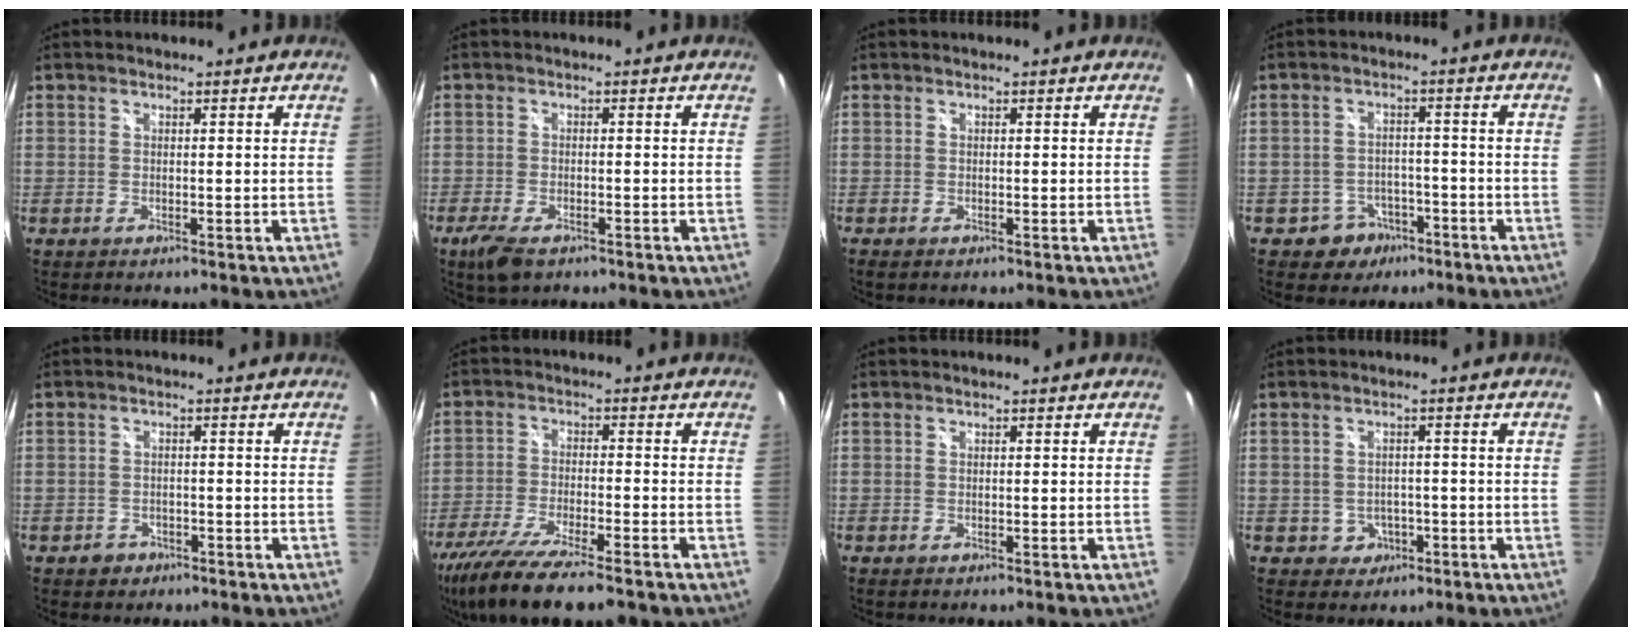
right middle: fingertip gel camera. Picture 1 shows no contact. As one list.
[{"total": 5.1, "force": [-3.4, 2.1, 3.2], "torque": [-0.081, -0.017, -0.061]}, {"total": 0.7, "force": [-0.5, 0.3, 0.3], "torque": [-0.010, -0.005, -0.011]}, {"total": 5.6, "force": [-3.4, 4.3, 0.7], "torque": [-0.025, 0.021, -0.039]}, {"total": 2.7, "force": [-1.6, 2.1, 0.5], "torque": [-0.016, 0.005, -0.020]}, {"total": 17.2, "force": [-13.6, 3.0, 10.1], "torque": [-0.212, -0.046, -0.237]}, {"total": 0.0}, {"total": 3.7, "force": [-1.4, 3.4, 0.6], "torque": [-0.020, 0.011, -0.009]}]